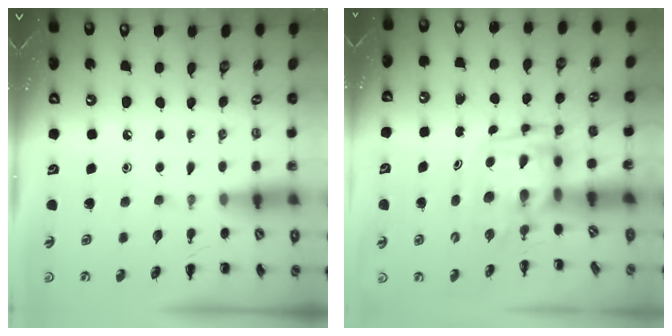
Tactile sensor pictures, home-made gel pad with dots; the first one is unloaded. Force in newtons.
{"total": 3.3, "press": 3.3, "slide": 0.7}